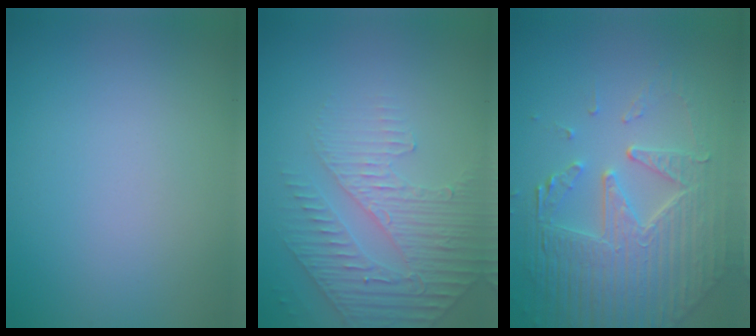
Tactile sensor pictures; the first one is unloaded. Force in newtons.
{"total": 4.7, "press": 3.3, "slide": 3.4}
{"total": 7.4, "press": 5.4, "slide": 5.1}